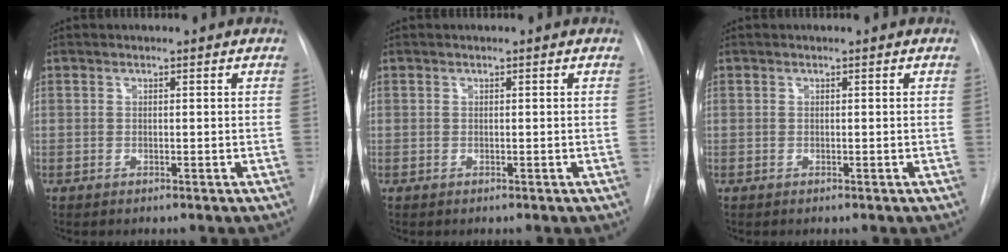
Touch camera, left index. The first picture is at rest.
{"total": 0.0}
{"total": 0.0}